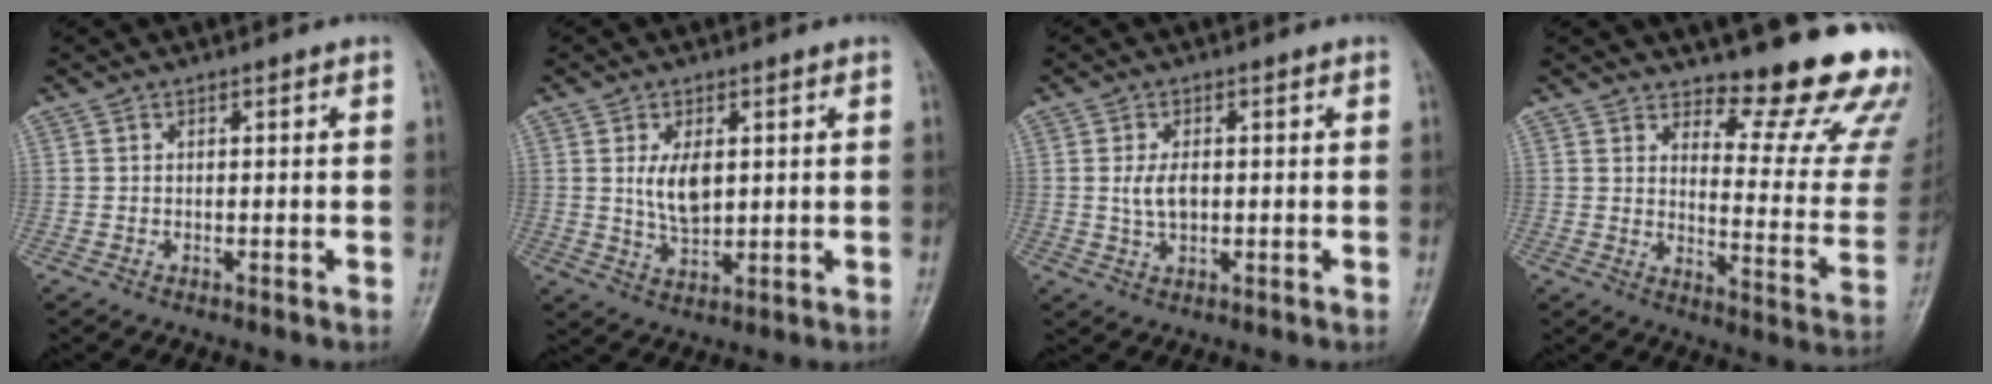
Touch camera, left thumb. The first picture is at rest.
{"total": 6.3, "force": [1.4, 3.3, 5.1], "torque": [-0.082, -0.014, 0.030]}
{"total": 4.0, "force": [0.3, 2.3, 3.3], "torque": [-0.065, -0.002, 0.007]}
{"total": 17.5, "force": [14.8, 4.3, 8.3], "torque": [-0.057, -0.153, 0.179]}